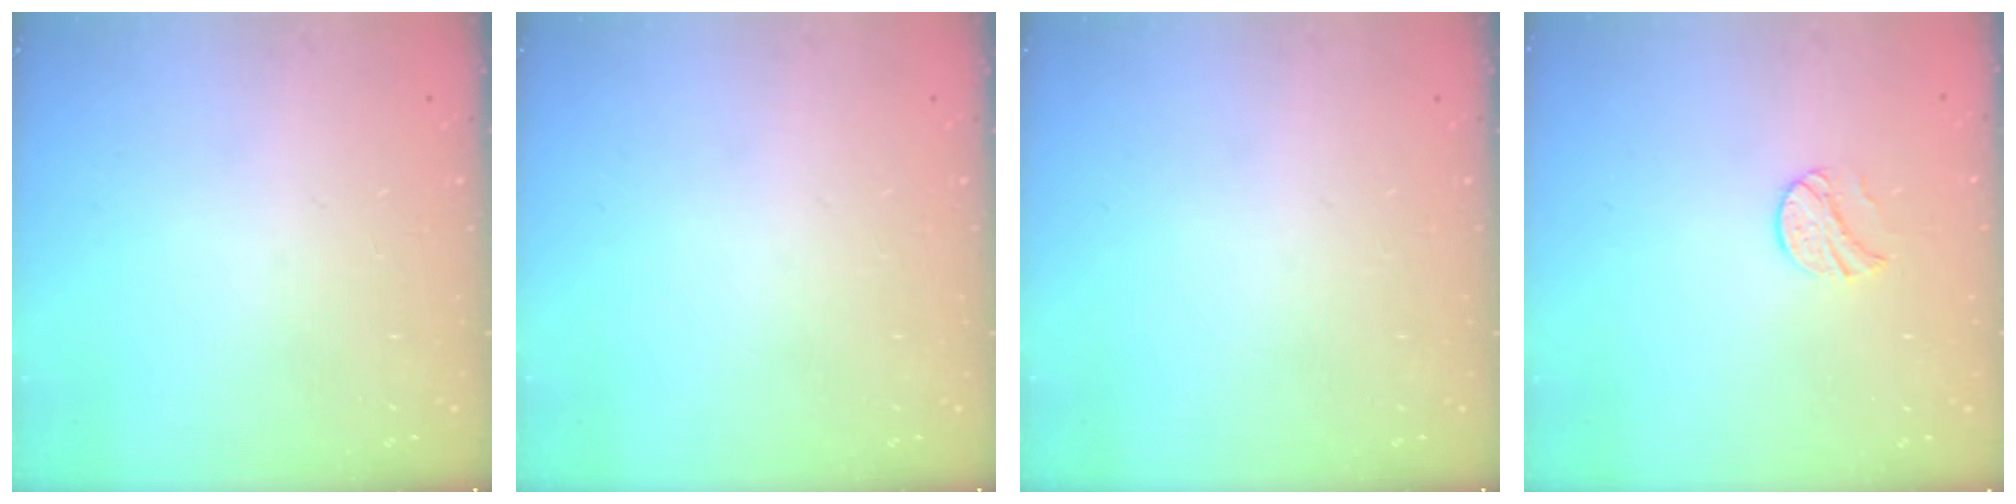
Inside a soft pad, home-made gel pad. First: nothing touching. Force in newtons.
{"total": 0.0}
{"total": 0.0}
{"total": 8.6, "press": 8.5, "slide": 0.6}